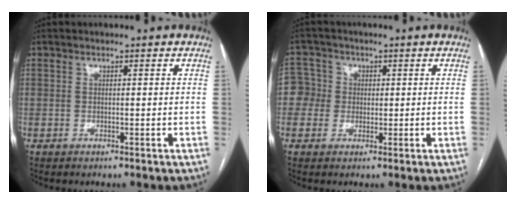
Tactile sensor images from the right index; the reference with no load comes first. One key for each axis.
{"total": 4.7, "fx": 0.1, "fy": 4.7, "fz": 0.1, "tx": 0.008, "ty": 0.022, "tz": 0.000}